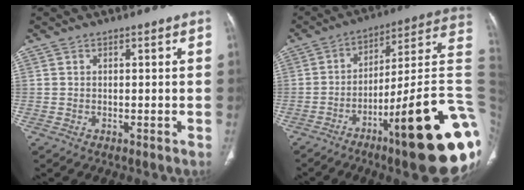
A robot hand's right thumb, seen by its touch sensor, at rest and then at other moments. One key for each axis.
{"total": 28.2, "fx": -9.5, "fy": 4.8, "fz": 26.1, "tx": -0.269, "ty": 0.067, "tz": -0.144}